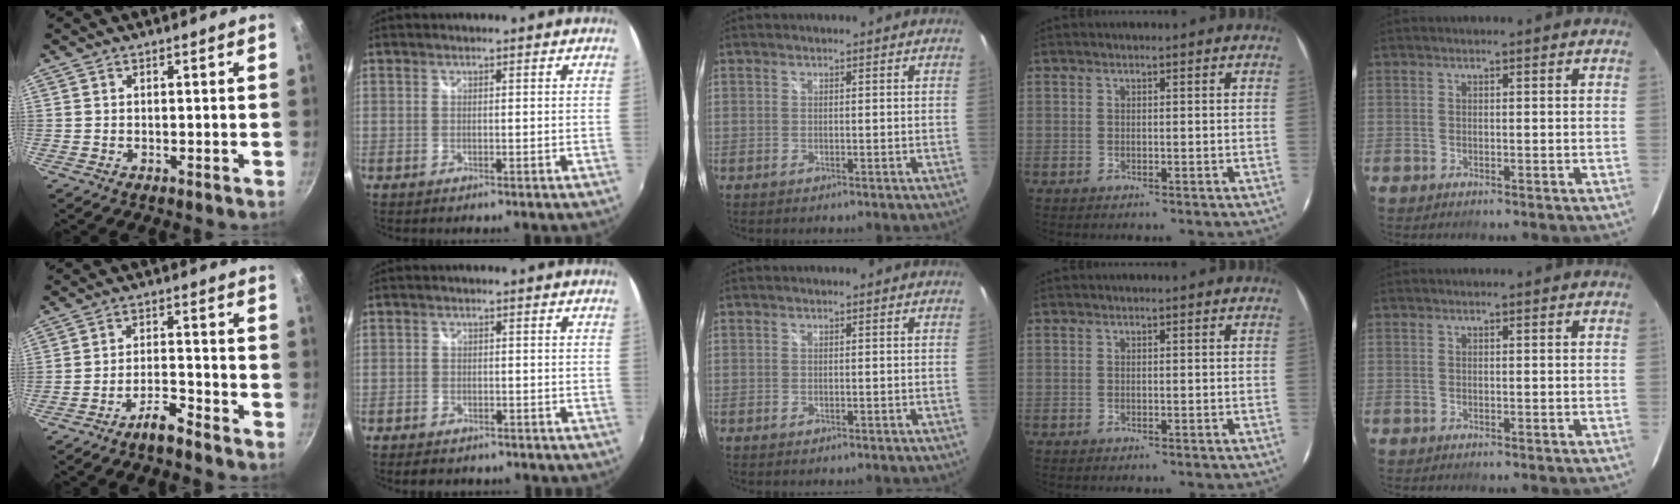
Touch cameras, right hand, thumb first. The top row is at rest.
{"thumb": {"total": 5.1, "force": [-4.2, 1.1, 2.6], "torque": [-0.051, 0.036, -0.073]}, "index": {"total": 4.3, "force": [-3.5, 2.1, 1.4], "torque": [-0.039, -0.007, -0.053]}}